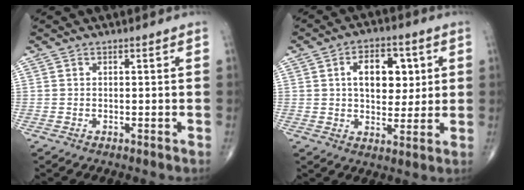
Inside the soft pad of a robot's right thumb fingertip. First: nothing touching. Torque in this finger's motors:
{"motor_torque": [1.41, 1.64, 1.05, 0.15, 0.06]}